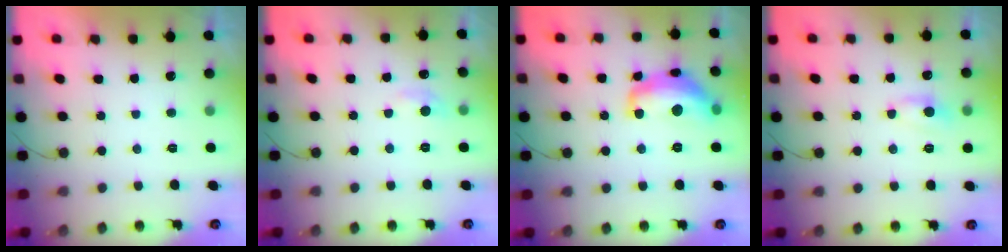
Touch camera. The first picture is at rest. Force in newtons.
{"total": 5.8, "press": 5.7, "slide": 0.8}
{"total": 14.0, "press": 13.9, "slide": 1.2}
{"total": 5.2, "press": 5.2, "slide": 0.8}